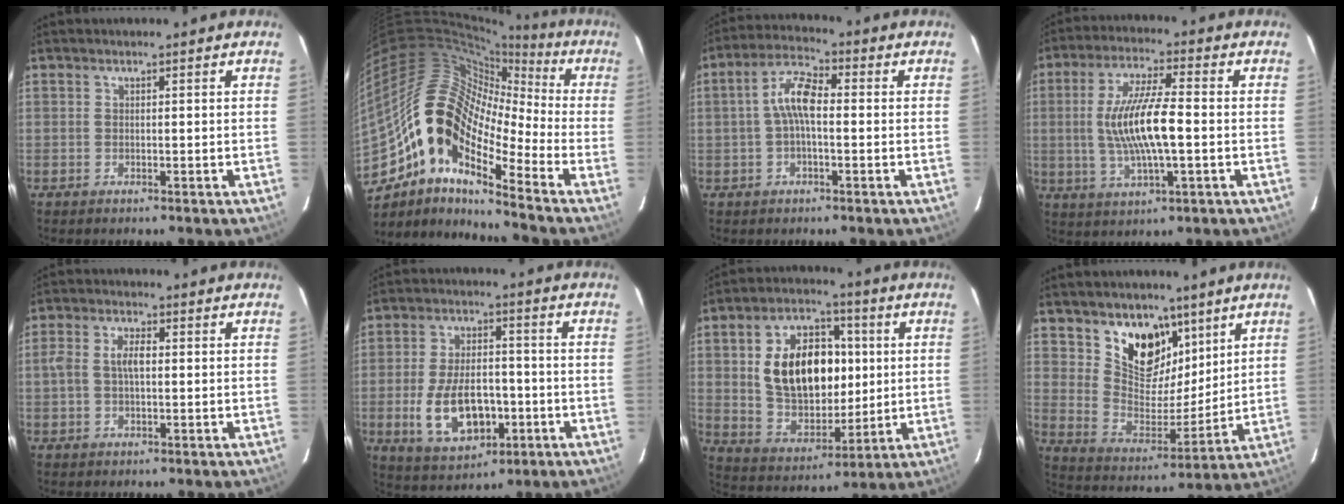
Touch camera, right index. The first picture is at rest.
{"total": 16.7, "force": [-7.3, 7.6, 12.9], "torque": [-0.205, -0.002, -0.158]}
{"total": 6.6, "force": [-0.3, 2.6, 6.1], "torque": [-0.126, 0.022, -0.008]}
{"total": 12.2, "force": [-0.8, 2.5, 11.9], "torque": [-0.232, -0.001, -0.011]}
{"total": 4.5, "force": [0.0, 2.3, 3.9], "torque": [-0.079, 0.010, 0.000]}
{"total": 12.9, "force": [-3.4, 7.3, 10.2], "torque": [-0.209, -0.003, -0.040]}
{"total": 17.8, "force": [2.7, 11.4, 13.4], "torque": [-0.251, 0.022, 0.065]}
{"total": 13.4, "force": [8.2, 8.4, 6.3], "torque": [-0.114, -0.014, 0.154]}